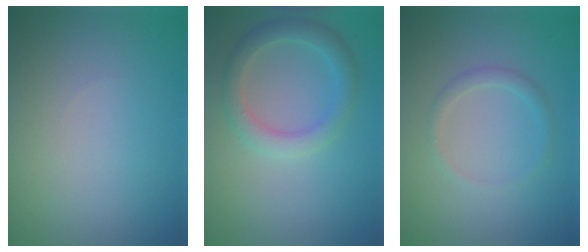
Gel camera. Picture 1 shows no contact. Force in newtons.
{"total": 3.0, "press": 3.0, "slide": 0.2}
{"total": 1.3, "press": 1.3, "slide": 0.0}